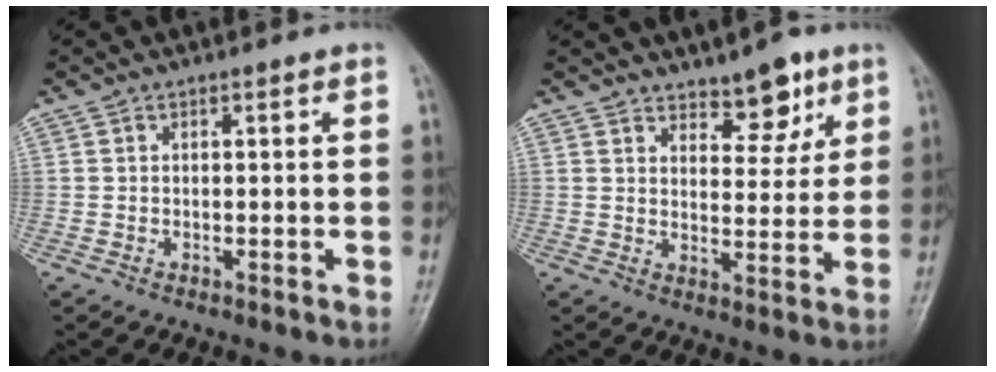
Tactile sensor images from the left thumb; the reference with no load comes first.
{"total": 6.9, "force": [4.8, 3.2, 3.8], "torque": [-0.023, -0.034, 0.073]}